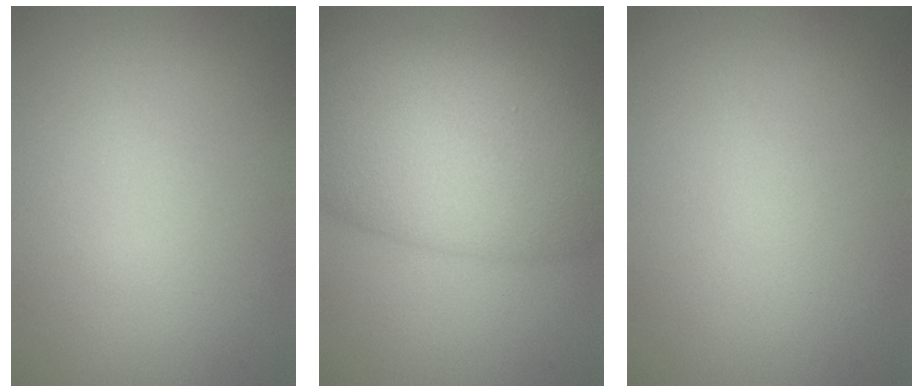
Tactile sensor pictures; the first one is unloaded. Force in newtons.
{"total": 10.1, "press": 10.1, "slide": 0.3}
{"total": 0.0}